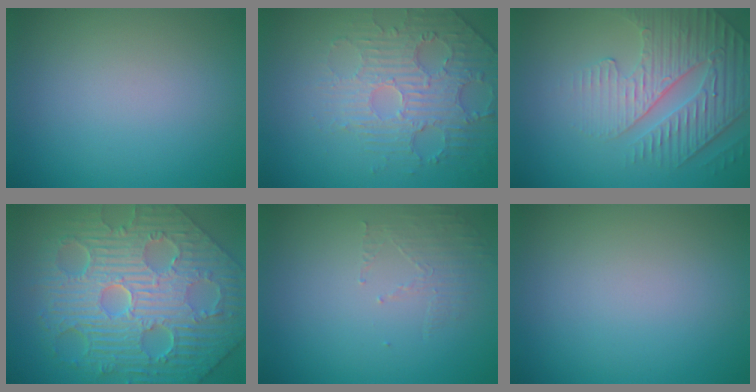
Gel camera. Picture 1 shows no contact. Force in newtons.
{"total": 4.6, "press": 3.6, "slide": 3.0}
{"total": 4.4, "press": 4.1, "slide": 1.4}
{"total": 12.1, "press": 8.1, "slide": 9.0}
{"total": 1.5, "press": 0.5, "slide": 1.4}
{"total": 0.0}